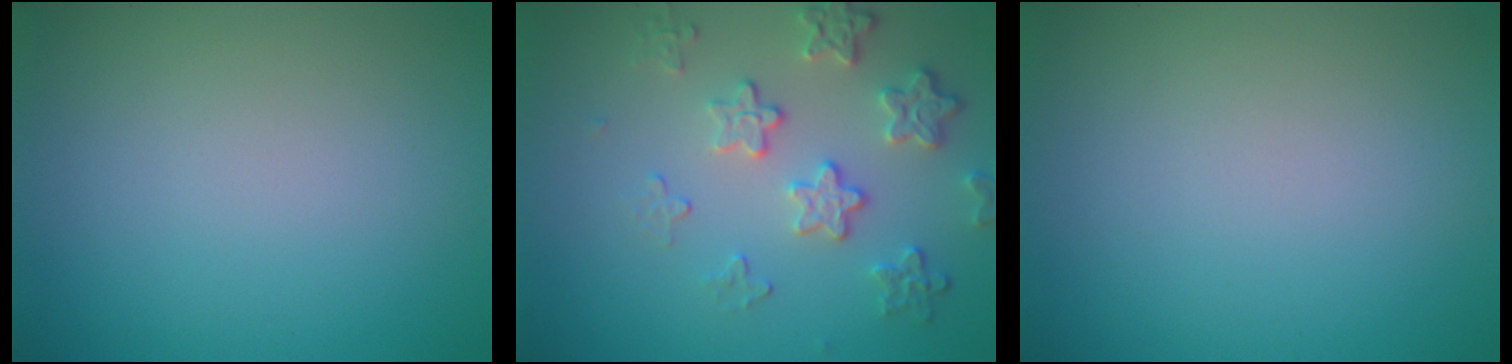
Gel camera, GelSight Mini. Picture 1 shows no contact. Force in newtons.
{"total": 4.1, "press": 3.3, "slide": 2.5}
{"total": 0.0}